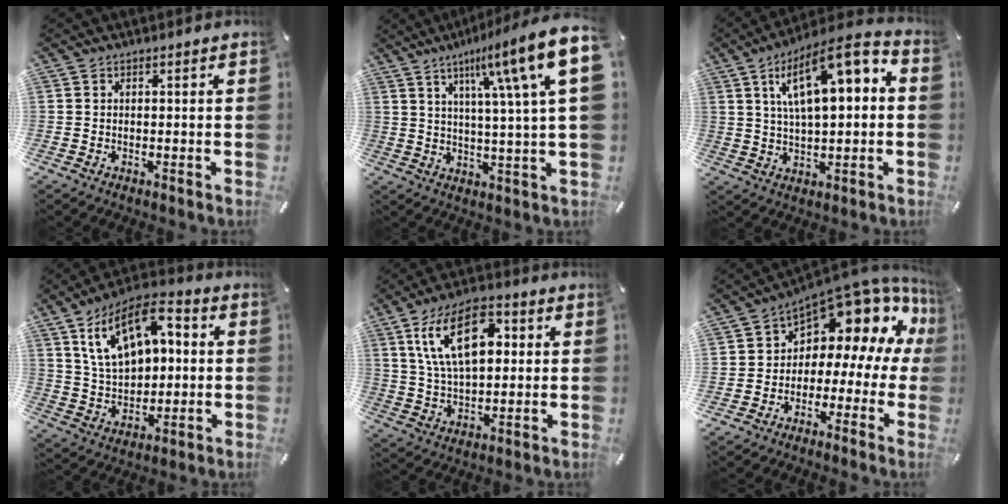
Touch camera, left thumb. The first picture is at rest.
{"total": 17.3, "force": [7.3, 3.0, 15.4], "torque": [-0.235, -0.036, 0.099]}
{"total": 14.9, "force": [6.1, 6.1, 12.1], "torque": [-0.189, -0.025, 0.100]}
{"total": 15.0, "force": [6.0, 9.9, 9.6], "torque": [-0.182, -0.010, 0.110]}
{"total": 15.4, "force": [5.0, 8.7, 11.7], "torque": [-0.236, 0.005, 0.083]}
{"total": 12.6, "force": [7.6, 7.1, 7.2], "torque": [-0.108, -0.077, 0.124]}